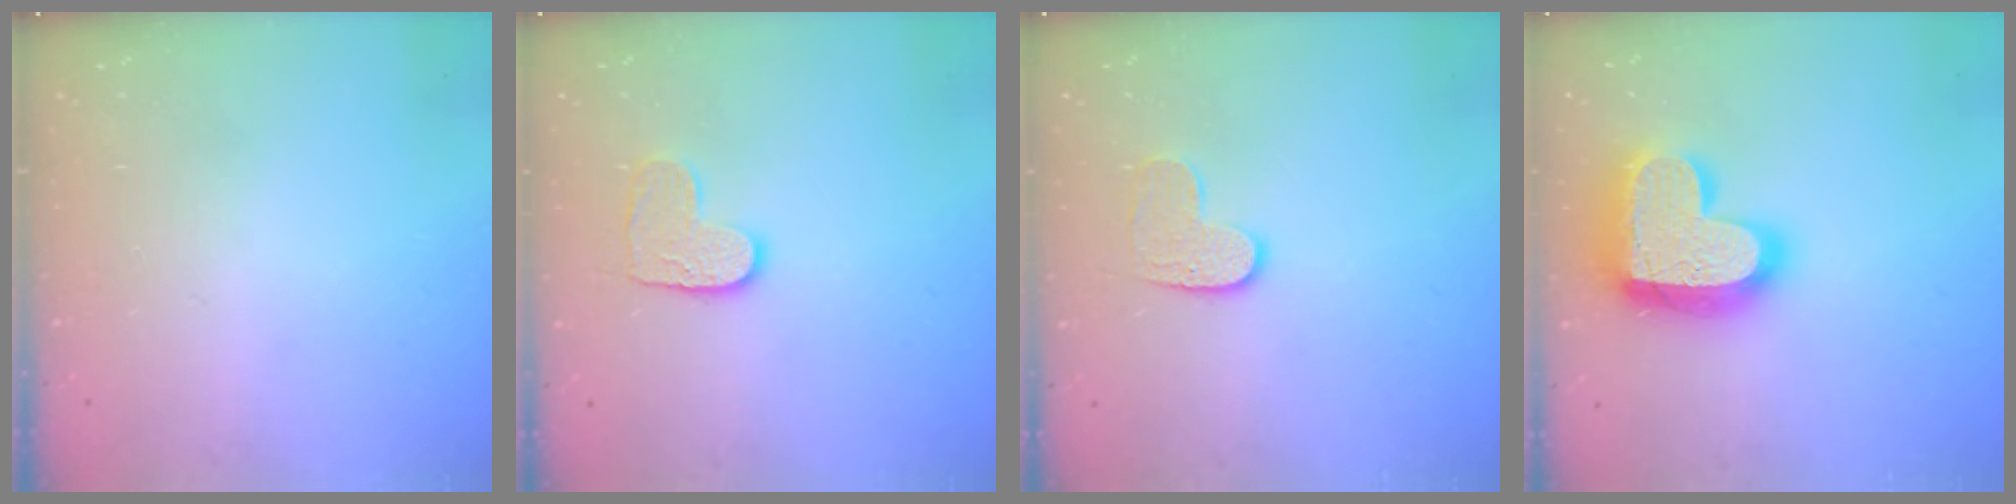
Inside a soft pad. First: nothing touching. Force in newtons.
{"total": 8.2, "press": 8.2, "slide": 0.5}
{"total": 7.0, "press": 7.0, "slide": 0.2}
{"total": 21.5, "press": 21.5, "slide": 1.6}